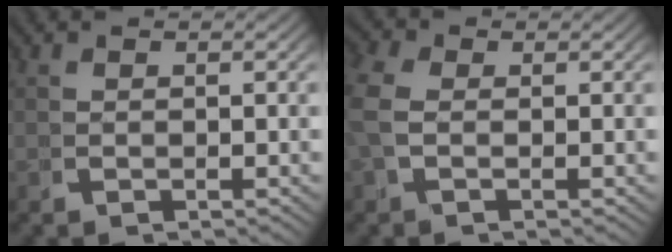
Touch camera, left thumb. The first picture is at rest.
{"total": 3.1, "force": [0.0, 2.4, 2.0], "torque": [-0.073, -0.009, 0.004]}